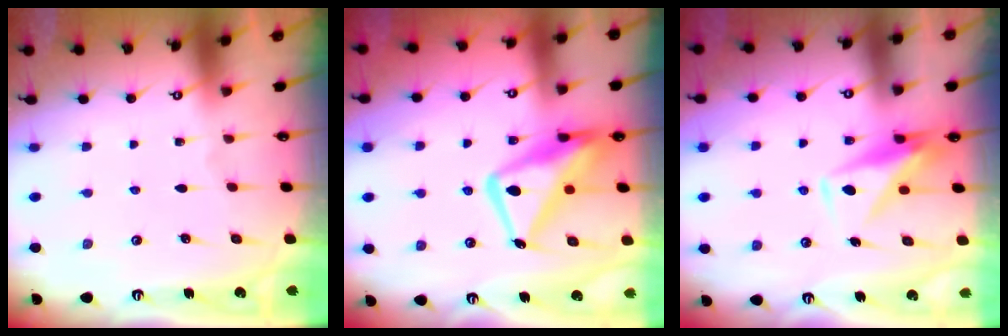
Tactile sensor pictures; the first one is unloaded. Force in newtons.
{"total": 16.8, "press": 16.8, "slide": 1.7}
{"total": 8.5, "press": 8.5, "slide": 0.4}